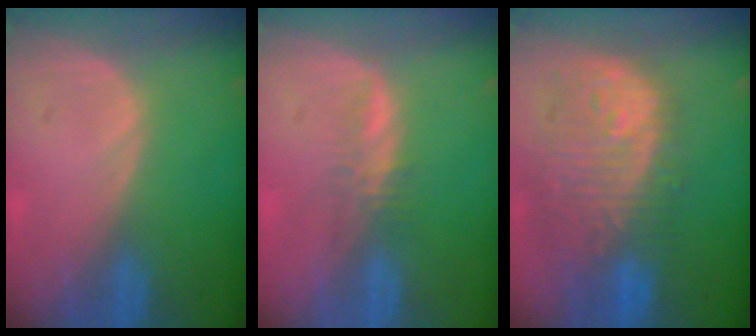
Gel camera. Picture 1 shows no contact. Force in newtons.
{"total": 2.0, "press": 1.8, "slide": 0.6}
{"total": 12.2, "press": 10.9, "slide": 5.5}